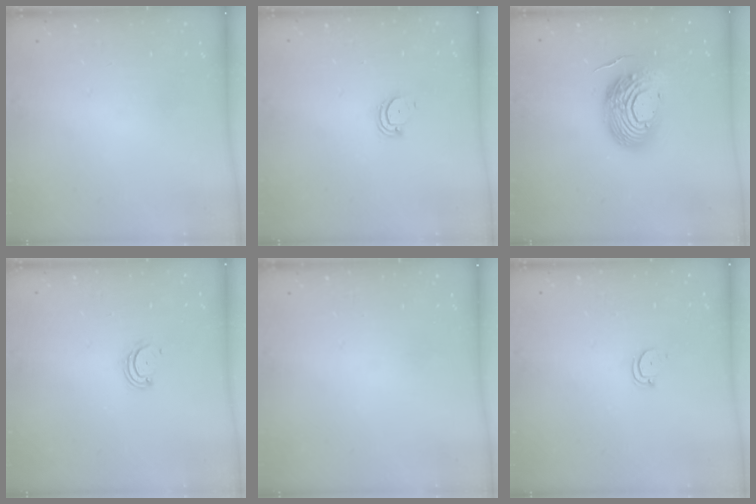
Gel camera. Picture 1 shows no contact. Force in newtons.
{"total": 2.9, "press": 2.9, "slide": 0.2}
{"total": 18.7, "press": 18.7, "slide": 1.6}
{"total": 2.8, "press": 2.8, "slide": 0.3}
{"total": 0.0}
{"total": 2.3, "press": 2.3, "slide": 0.2}